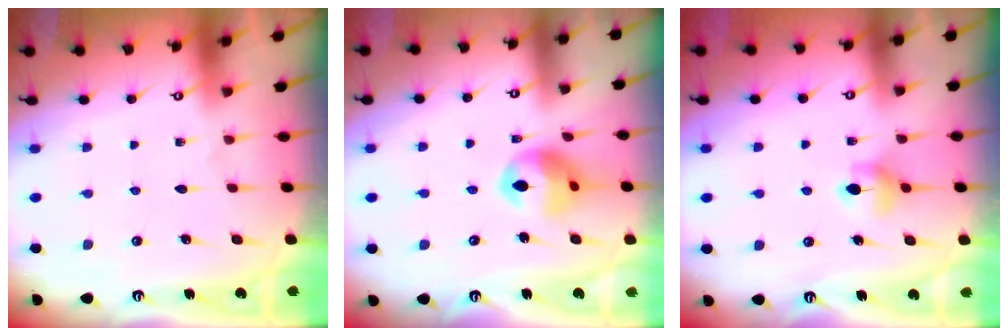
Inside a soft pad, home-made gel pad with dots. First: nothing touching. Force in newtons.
{"total": 12.0, "press": 11.8, "slide": 1.6}
{"total": 5.4, "press": 5.4, "slide": 0.9}